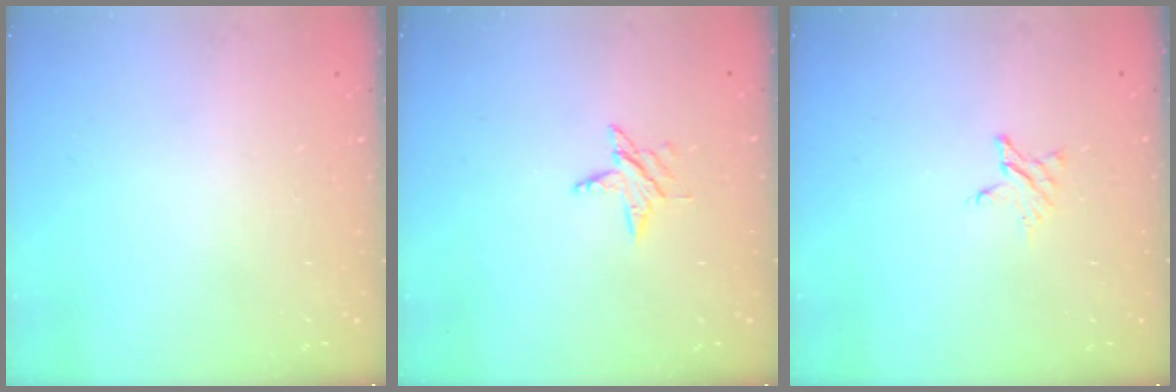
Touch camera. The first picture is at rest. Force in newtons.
{"total": 4.5, "press": 4.5, "slide": 0.5}
{"total": 2.8, "press": 2.8, "slide": 0.3}